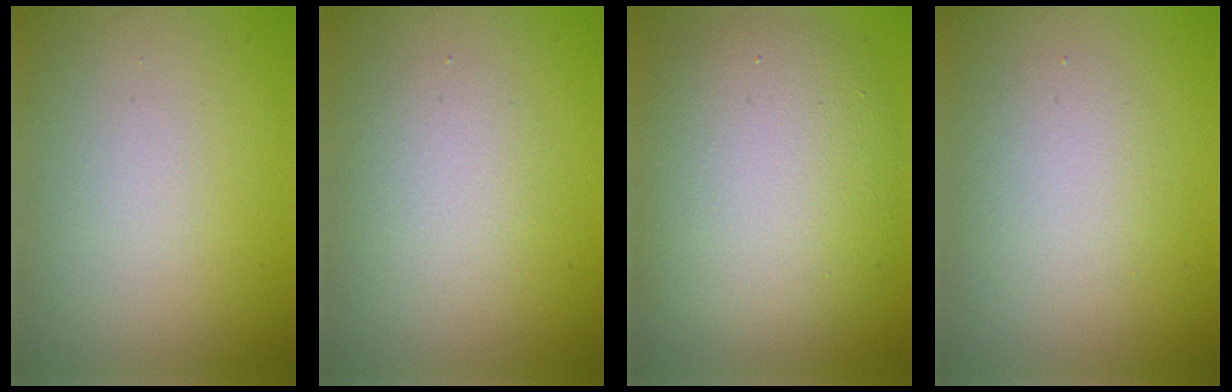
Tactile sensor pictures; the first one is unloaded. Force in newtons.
{"total": 2.3, "press": 2.3, "slide": 0.1}
{"total": 9.8, "press": 9.8, "slide": 0.9}
{"total": 2.8, "press": 2.8, "slide": 0.1}